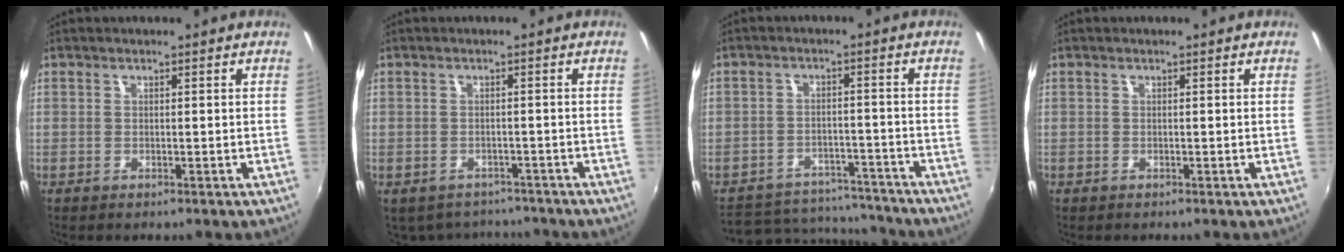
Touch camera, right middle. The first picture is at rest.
{"total": 7.8, "force": [-6.7, 3.6, 1.9], "torque": [-0.046, -0.010, -0.086]}
{"total": 14.0, "force": [-11.9, 6.5, 3.6], "torque": [-0.092, 0.032, -0.148]}
{"total": 0.0}